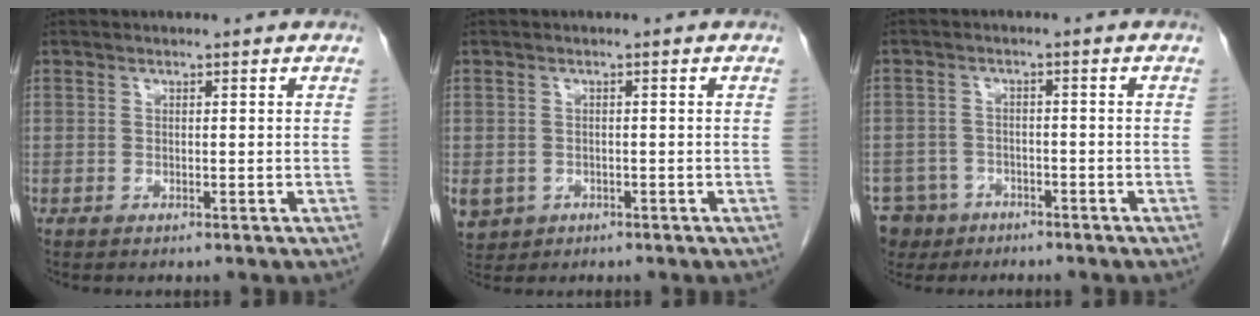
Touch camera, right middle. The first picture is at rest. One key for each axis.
{"total": 7.2, "fx": -2.9, "fy": 6.1, "fz": 2.3, "tx": -0.069, "ty": -0.003, "tz": -0.037}
{"total": 7.0, "fx": -4.7, "fy": 5.2, "fz": 0.7, "tx": -0.024, "ty": 0.004, "tz": -0.075}